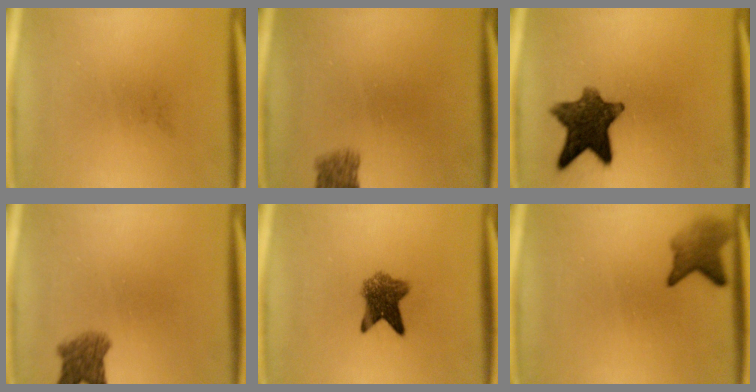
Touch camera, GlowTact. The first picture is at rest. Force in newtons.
{"total": 2.9}
{"total": 10.6}
{"total": 4.3}
{"total": 6.2}
{"total": 4.1}